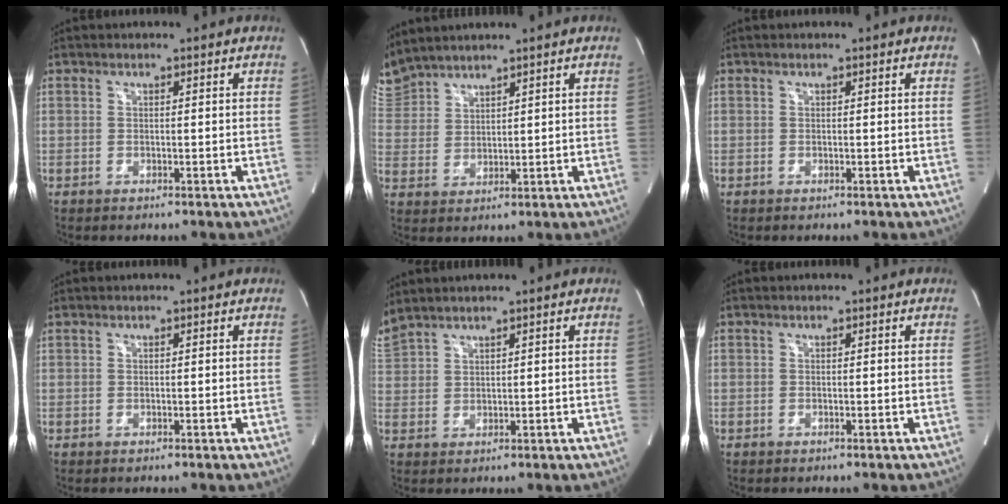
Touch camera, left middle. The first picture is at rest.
{"total": 6.7, "force": [6.5, 0.9, 1.1], "torque": [-0.043, 0.019, 0.143]}
{"total": 0.0}
{"total": 0.0}
{"total": 4.6, "force": [4.3, 0.1, 1.6], "torque": [-0.056, 0.019, 0.101]}
{"total": 0.0}